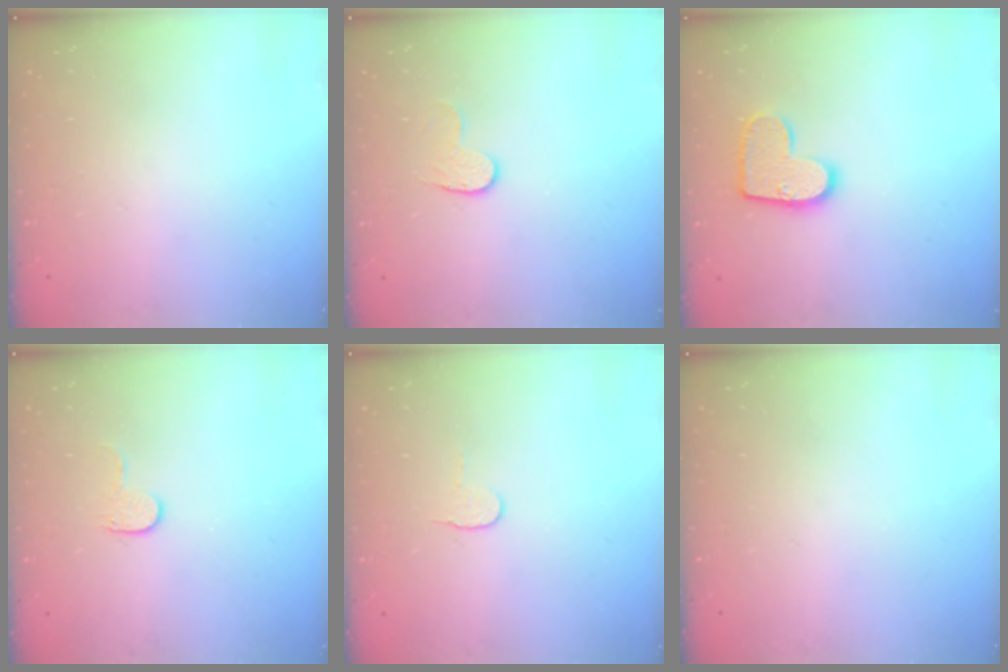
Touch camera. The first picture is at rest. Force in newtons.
{"total": 4.1, "press": 4.1, "slide": 0.4}
{"total": 12.5, "press": 12.5, "slide": 0.7}
{"total": 4.1, "press": 4.1, "slide": 0.4}
{"total": 4.9, "press": 4.9, "slide": 0.5}
{"total": 0.0}